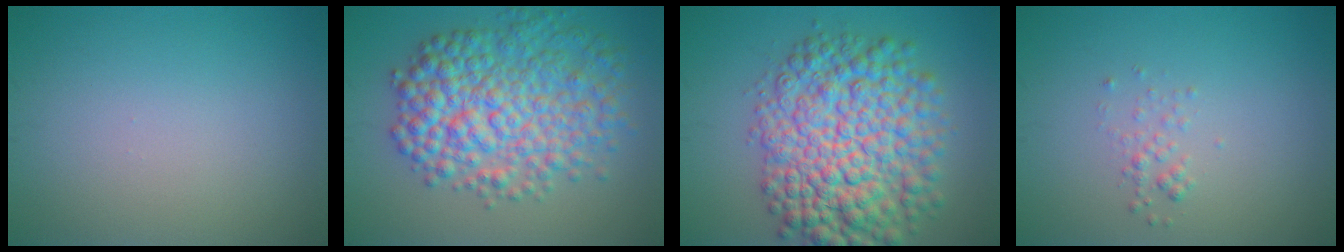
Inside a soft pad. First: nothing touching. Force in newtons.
{"total": 8.5, "press": 8.5, "slide": 0.1}
{"total": 11.0, "press": 11.0, "slide": 0.2}
{"total": 1.0, "press": 1.0, "slide": 0.1}